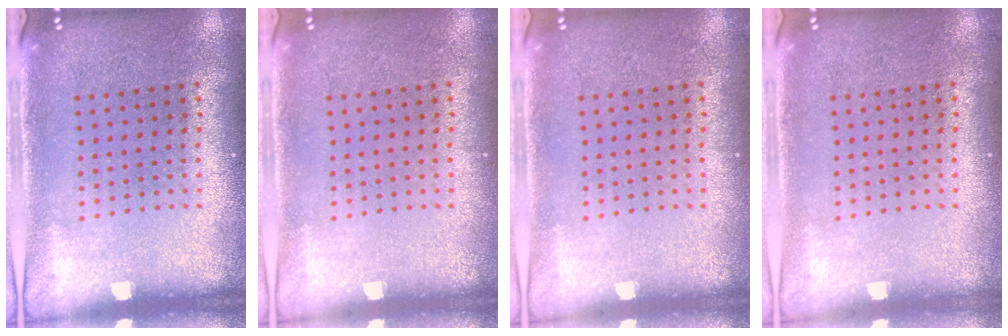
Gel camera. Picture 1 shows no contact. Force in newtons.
{"total": 0.0}
{"total": 0.0}
{"total": 0.0}